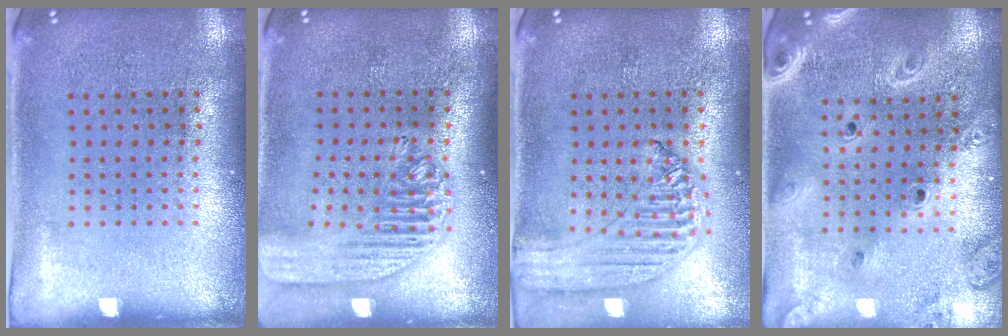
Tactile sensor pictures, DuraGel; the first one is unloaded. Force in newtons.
{"total": 1.9, "press": 1.7, "slide": 0.9}
{"total": 1.3, "press": 1.3, "slide": 0.1}
{"total": 2.4, "press": 2.1, "slide": 1.1}